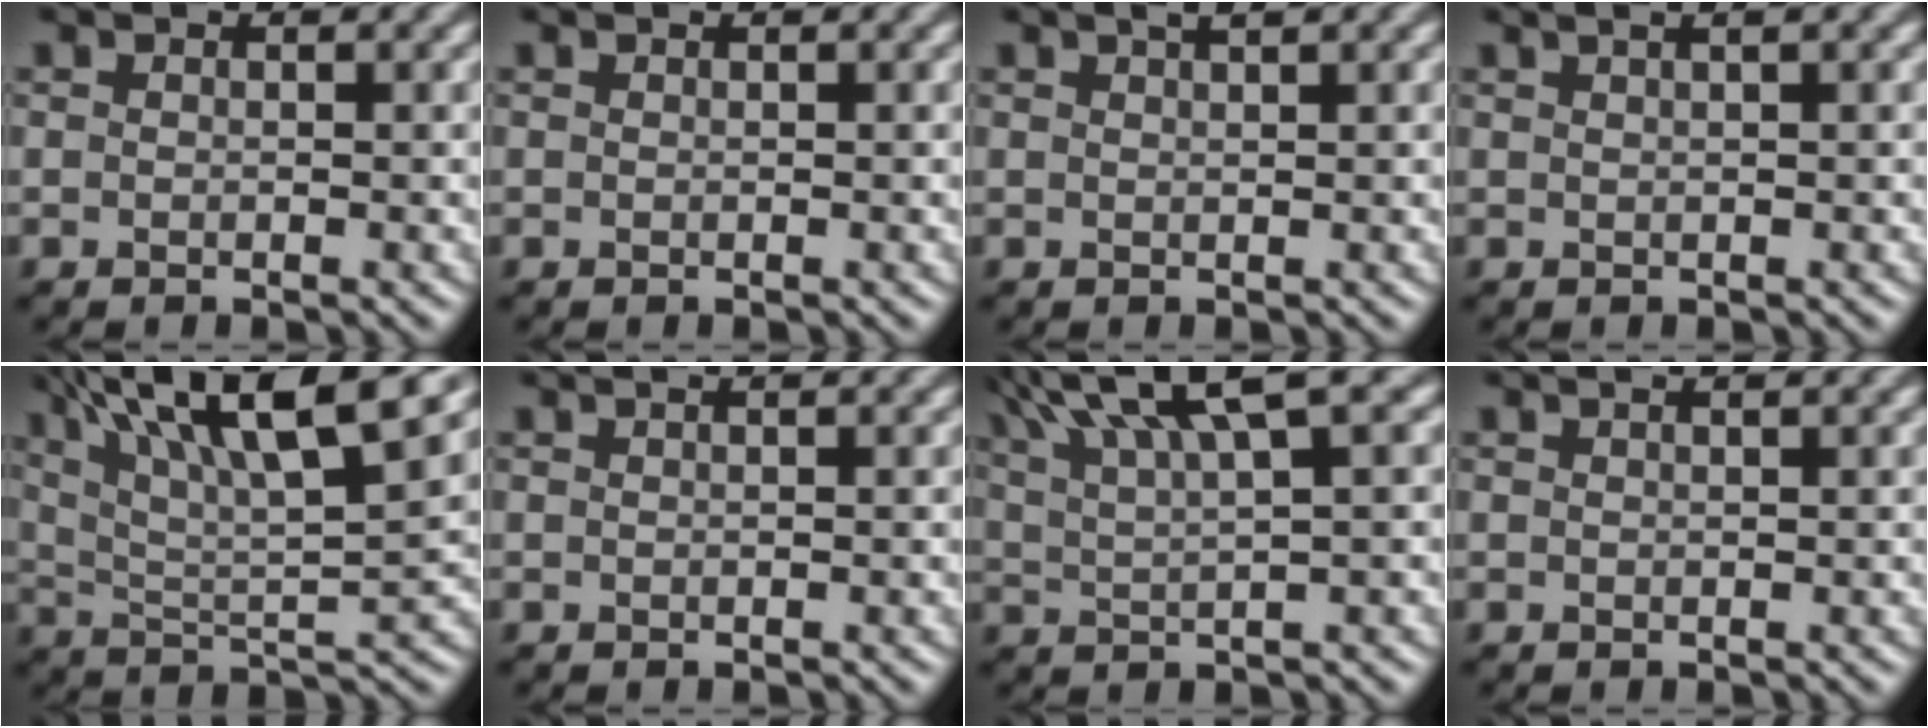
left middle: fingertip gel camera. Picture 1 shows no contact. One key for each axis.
{"total": 0.0}
{"total": 1.5, "fx": 1.2, "fy": 0.2, "fz": 0.9, "tx": -0.010, "ty": 0.004, "tz": 0.011}
{"total": 3.0, "fx": 1.8, "fy": 1.2, "fz": 2.0, "tx": -0.020, "ty": 0.025, "tz": 0.018}
{"total": 12.3, "fx": 7.1, "fy": 2.6, "fz": 9.7, "tx": -0.168, "ty": 0.021, "tz": 0.111}
{"total": 1.1, "fx": 0.8, "fy": 0.3, "fz": 0.7, "tx": -0.005, "ty": 0.007, "tz": 0.003}
{"total": 8.6, "fx": 5.0, "fy": 2.0, "fz": 6.7, "tx": -0.124, "ty": 0.026, "tz": 0.085}
{"total": 1.3, "fx": 1.0, "fy": 0.3, "fz": 0.8, "tx": -0.006, "ty": 0.009, "tz": 0.002}